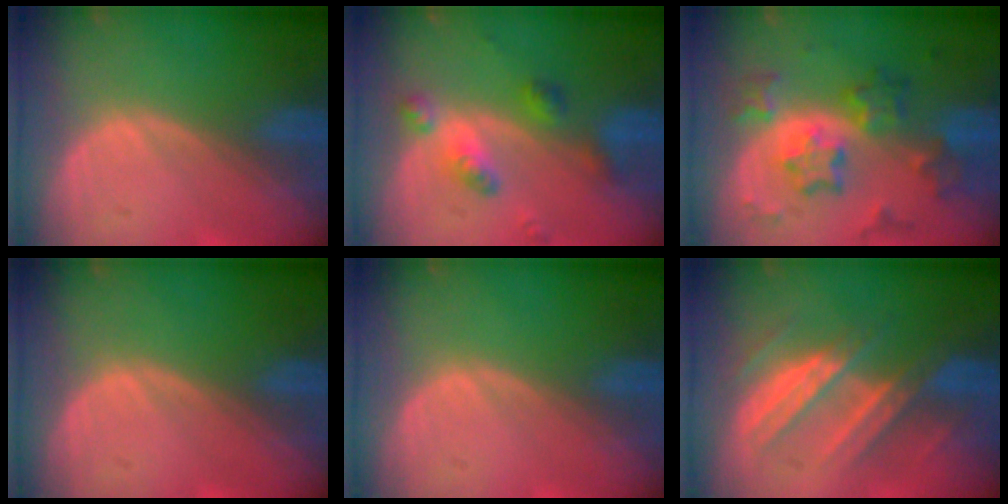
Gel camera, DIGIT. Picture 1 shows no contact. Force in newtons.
{"total": 6.0, "press": 5.3, "slide": 2.8}
{"total": 8.7, "press": 8.7, "slide": 0.6}
{"total": 0.0}
{"total": 0.0}
{"total": 7.2, "press": 7.1, "slide": 0.9}